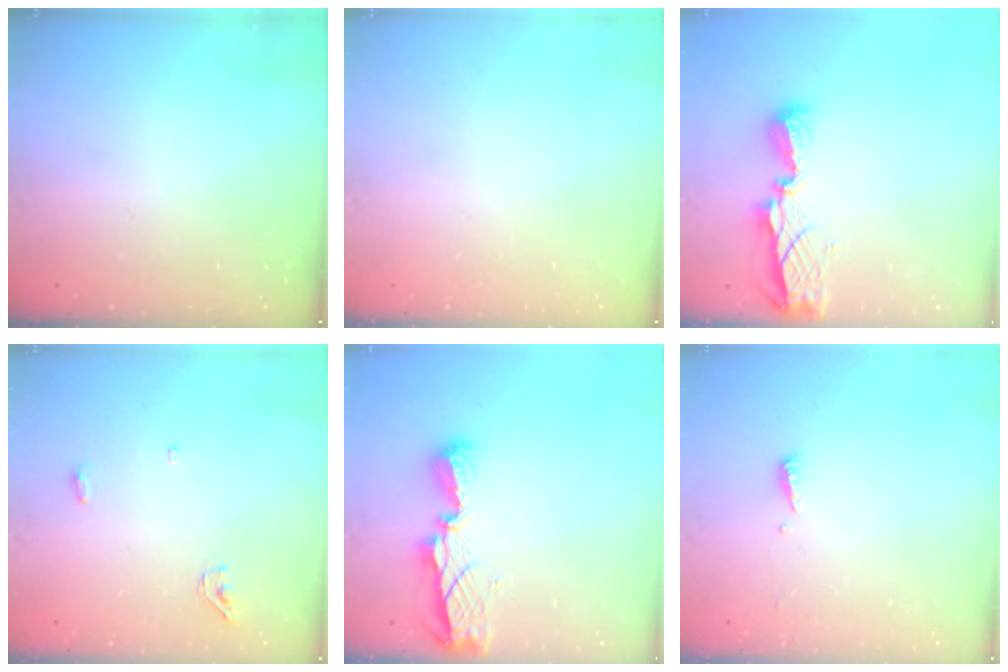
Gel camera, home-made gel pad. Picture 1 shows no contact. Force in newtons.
{"total": 0.0}
{"total": 8.5, "press": 8.5, "slide": 0.3}
{"total": 3.7, "press": 3.6, "slide": 0.9}
{"total": 8.5, "press": 8.5, "slide": 0.3}
{"total": 3.7, "press": 3.6, "slide": 0.5}